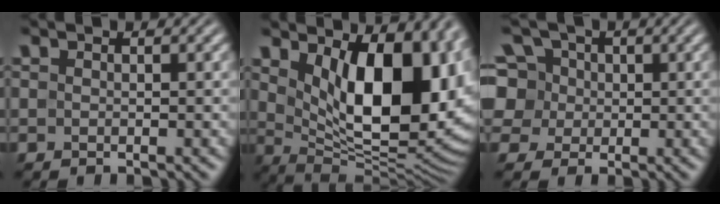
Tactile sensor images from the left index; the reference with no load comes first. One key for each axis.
{"total": 13.3, "fx": 3.2, "fy": 7.3, "fz": 10.7, "tx": -0.122, "ty": -0.013, "tz": 0.060}
{"total": 8.3, "fx": 2.6, "fy": 7.1, "fz": 3.5, "tx": -0.087, "ty": 0.036, "tz": 0.031}